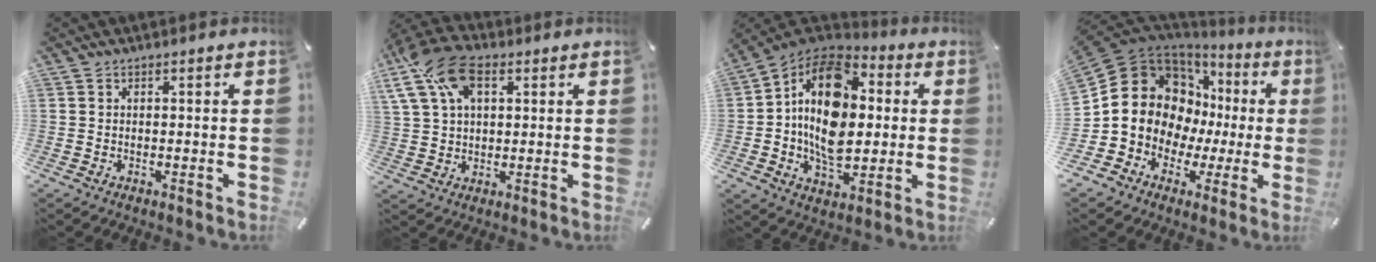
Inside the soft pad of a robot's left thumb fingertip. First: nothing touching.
{"total": 14.2, "force": [5.5, 8.8, 9.7], "torque": [-0.224, -0.001, 0.101]}
{"total": 18.6, "force": [0.9, 12.7, 13.5], "torque": [-0.252, -0.004, 0.009]}
{"total": 15.0, "force": [2.2, 13.6, 5.8], "torque": [-0.108, -0.030, 0.058]}